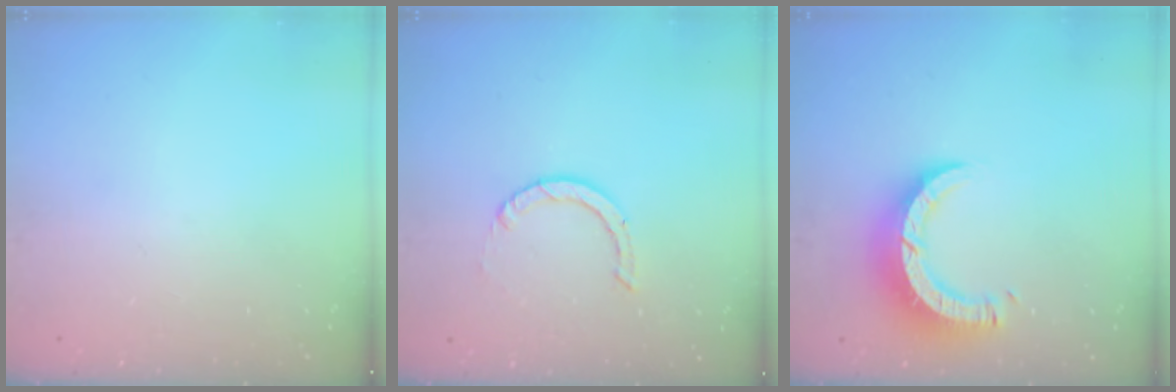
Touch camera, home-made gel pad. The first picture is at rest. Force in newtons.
{"total": 0.9, "press": 0.9, "slide": 0.1}
{"total": 9.7, "press": 9.6, "slide": 1.0}